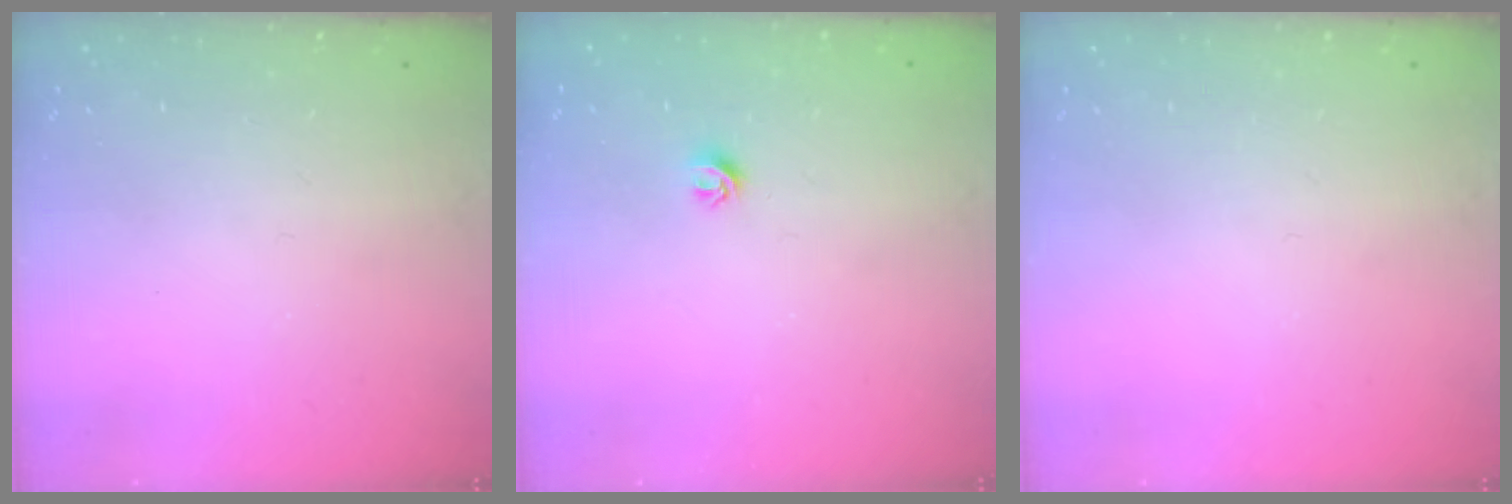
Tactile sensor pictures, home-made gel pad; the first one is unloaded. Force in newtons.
{"total": 4.2, "press": 4.1, "slide": 0.7}
{"total": 0.0}